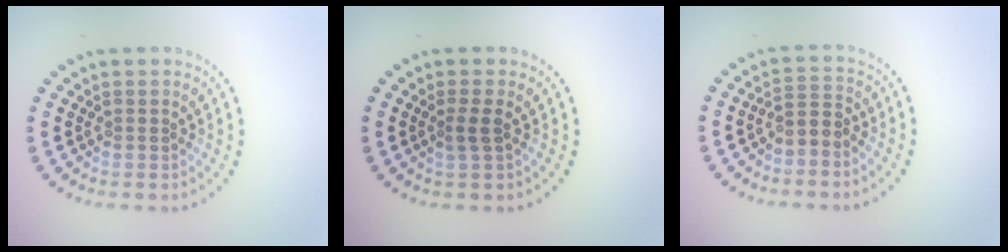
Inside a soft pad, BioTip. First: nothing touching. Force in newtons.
{"total": 1.3, "press": 1.1, "slide": 0.7}
{"total": 2.0, "press": 1.4, "slide": 1.4}